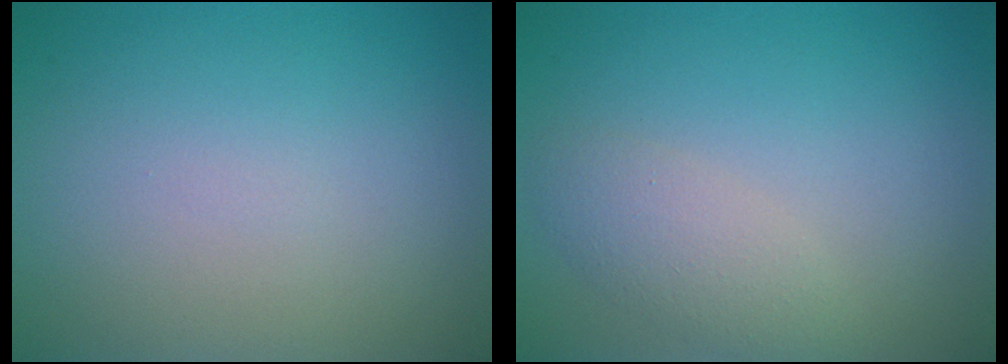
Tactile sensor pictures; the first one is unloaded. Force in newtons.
{"total": 2.5, "press": 2.5, "slide": 0.1}